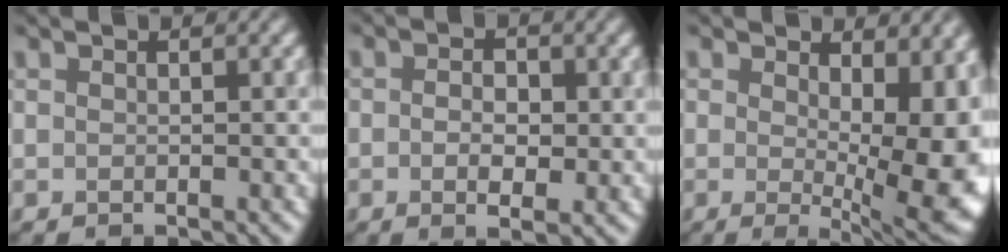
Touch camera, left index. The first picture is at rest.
{"total": 3.0, "force": [-0.3, 1.6, 2.5], "torque": [-0.038, -0.002, -0.006]}
{"total": 11.9, "force": [0.4, 5.4, 10.6], "torque": [-0.123, -0.013, 0.018]}